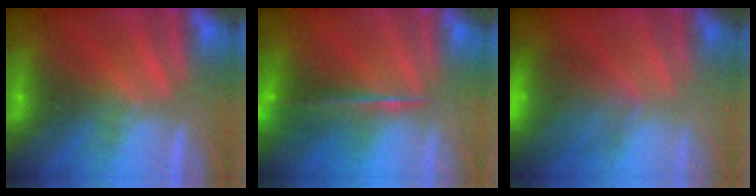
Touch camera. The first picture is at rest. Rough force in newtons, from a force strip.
{"total": 5.5}
{"total": 9.3}